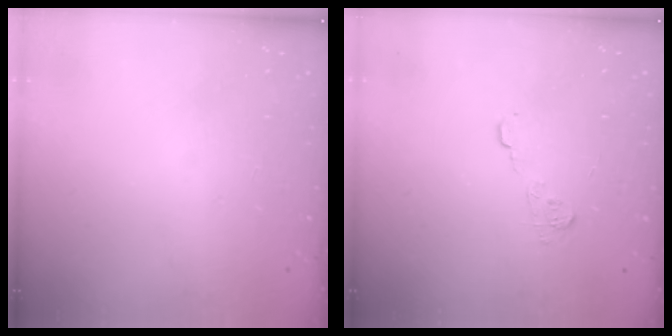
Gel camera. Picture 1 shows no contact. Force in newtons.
{"total": 7.3, "press": 7.3, "slide": 0.5}